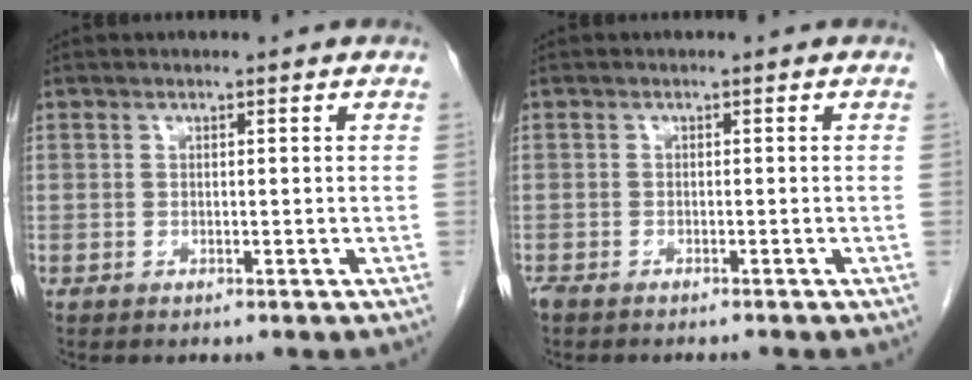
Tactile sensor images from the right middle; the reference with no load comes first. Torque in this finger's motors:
{"motor_torque": [0.14, -0.08, 0.00, 0.00]}